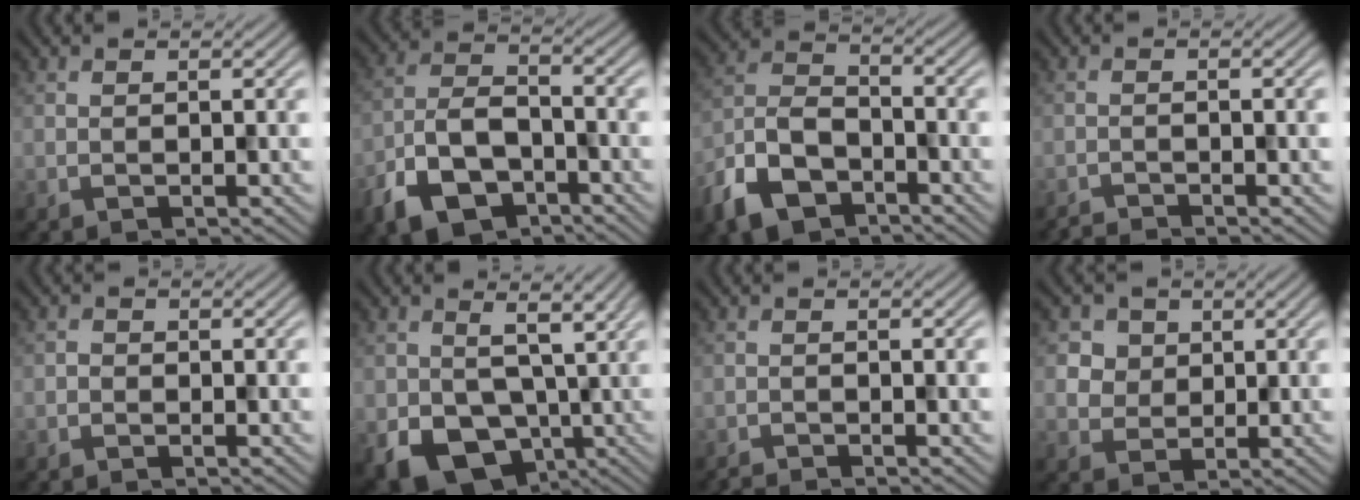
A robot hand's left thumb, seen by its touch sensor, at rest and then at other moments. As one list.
[{"total": 9.5, "force": [-5.6, 5.1, 5.8], "torque": [-0.125, -0.007, -0.116]}, {"total": 9.9, "force": [-6.2, 5.3, 5.6], "torque": [-0.130, -0.009, -0.137]}, {"total": 2.1, "force": [-1.7, 0.1, 1.1], "torque": [-0.017, -0.002, -0.038]}, {"total": 0.7, "force": [-0.4, 0.6, 0.1], "torque": [-0.002, 0.000, -0.011]}, {"total": 12.6, "force": [-1.7, 9.2, 8.5], "torque": [-0.136, -0.049, -0.001]}, {"total": 1.6, "force": [-1.4, 0.1, 0.9], "torque": [-0.014, -0.002, -0.028]}, {"total": 5.3, "force": [2.2, 4.5, 1.8], "torque": [-0.073, -0.003, 0.038]}]